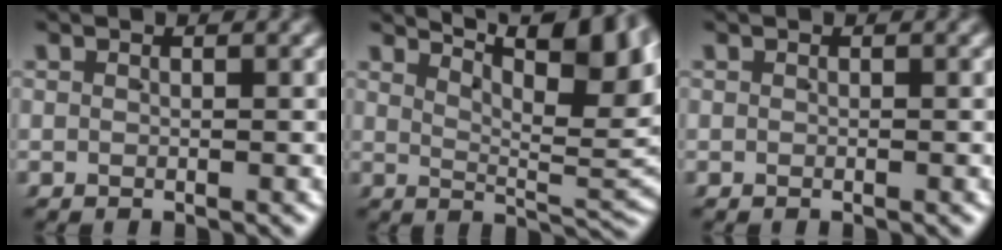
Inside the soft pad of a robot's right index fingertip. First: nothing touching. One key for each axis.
{"total": 12.3, "fx": 6.7, "fy": 3.9, "fz": 9.6, "tx": -0.097, "ty": 0.028, "tz": 0.092}
{"total": 0.0}